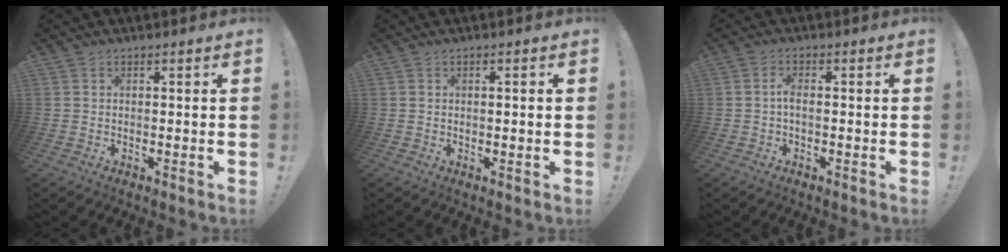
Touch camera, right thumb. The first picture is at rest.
{"total": 1.2, "force": [0.1, -0.2, 1.2], "torque": [-0.021, -0.001, 0.000]}
{"total": 2.6, "force": [-0.5, 0.9, 2.3], "torque": [-0.050, 0.002, -0.012]}